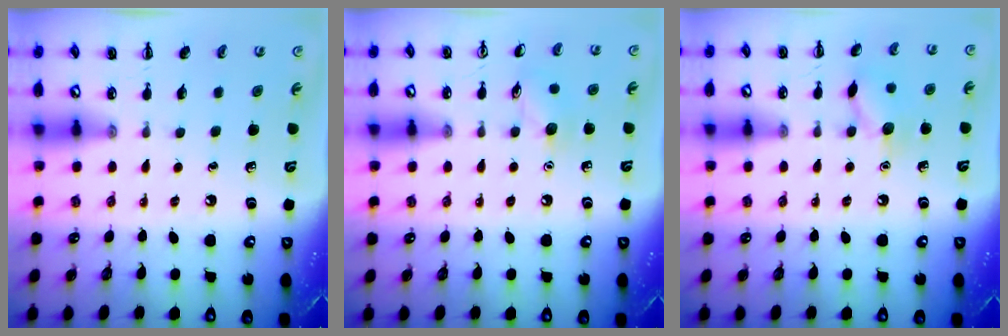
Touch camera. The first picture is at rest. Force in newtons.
{"total": 6.1, "press": 5.9, "slide": 1.4}
{"total": 9.3, "press": 9.3, "slide": 0.9}